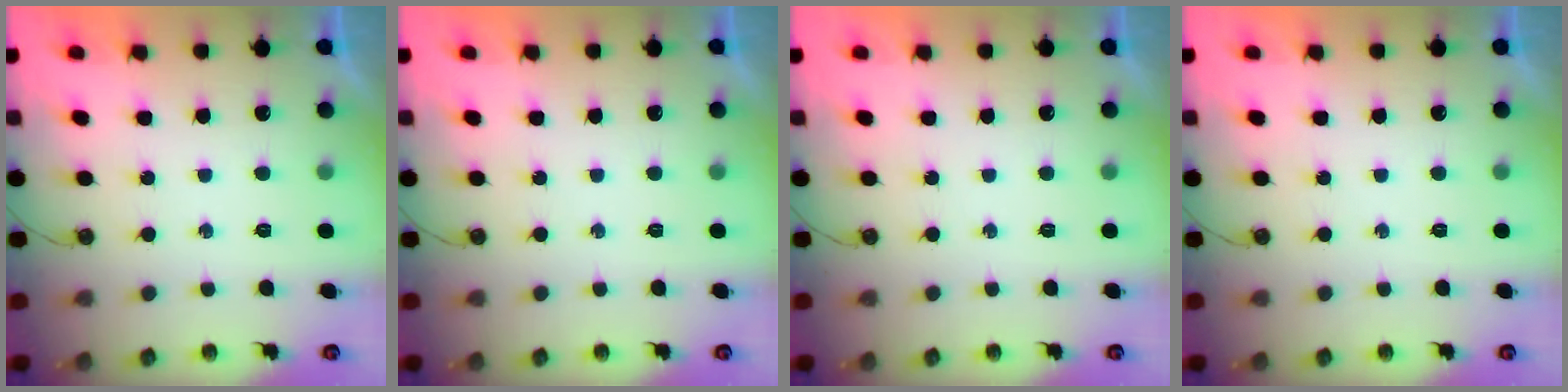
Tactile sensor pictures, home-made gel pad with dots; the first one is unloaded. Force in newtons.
{"total": 0.0}
{"total": 0.0}
{"total": 0.0}